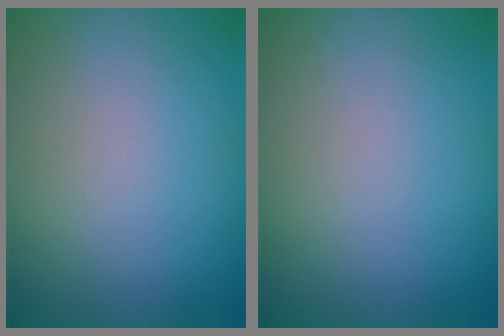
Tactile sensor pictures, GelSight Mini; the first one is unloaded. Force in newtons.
{"total": 0.0}